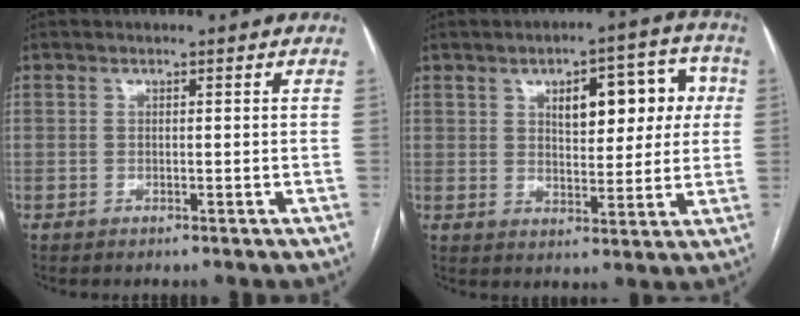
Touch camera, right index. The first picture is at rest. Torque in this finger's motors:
{"motor_torque": [0.47, 0.34, 0.22, 0.08]}